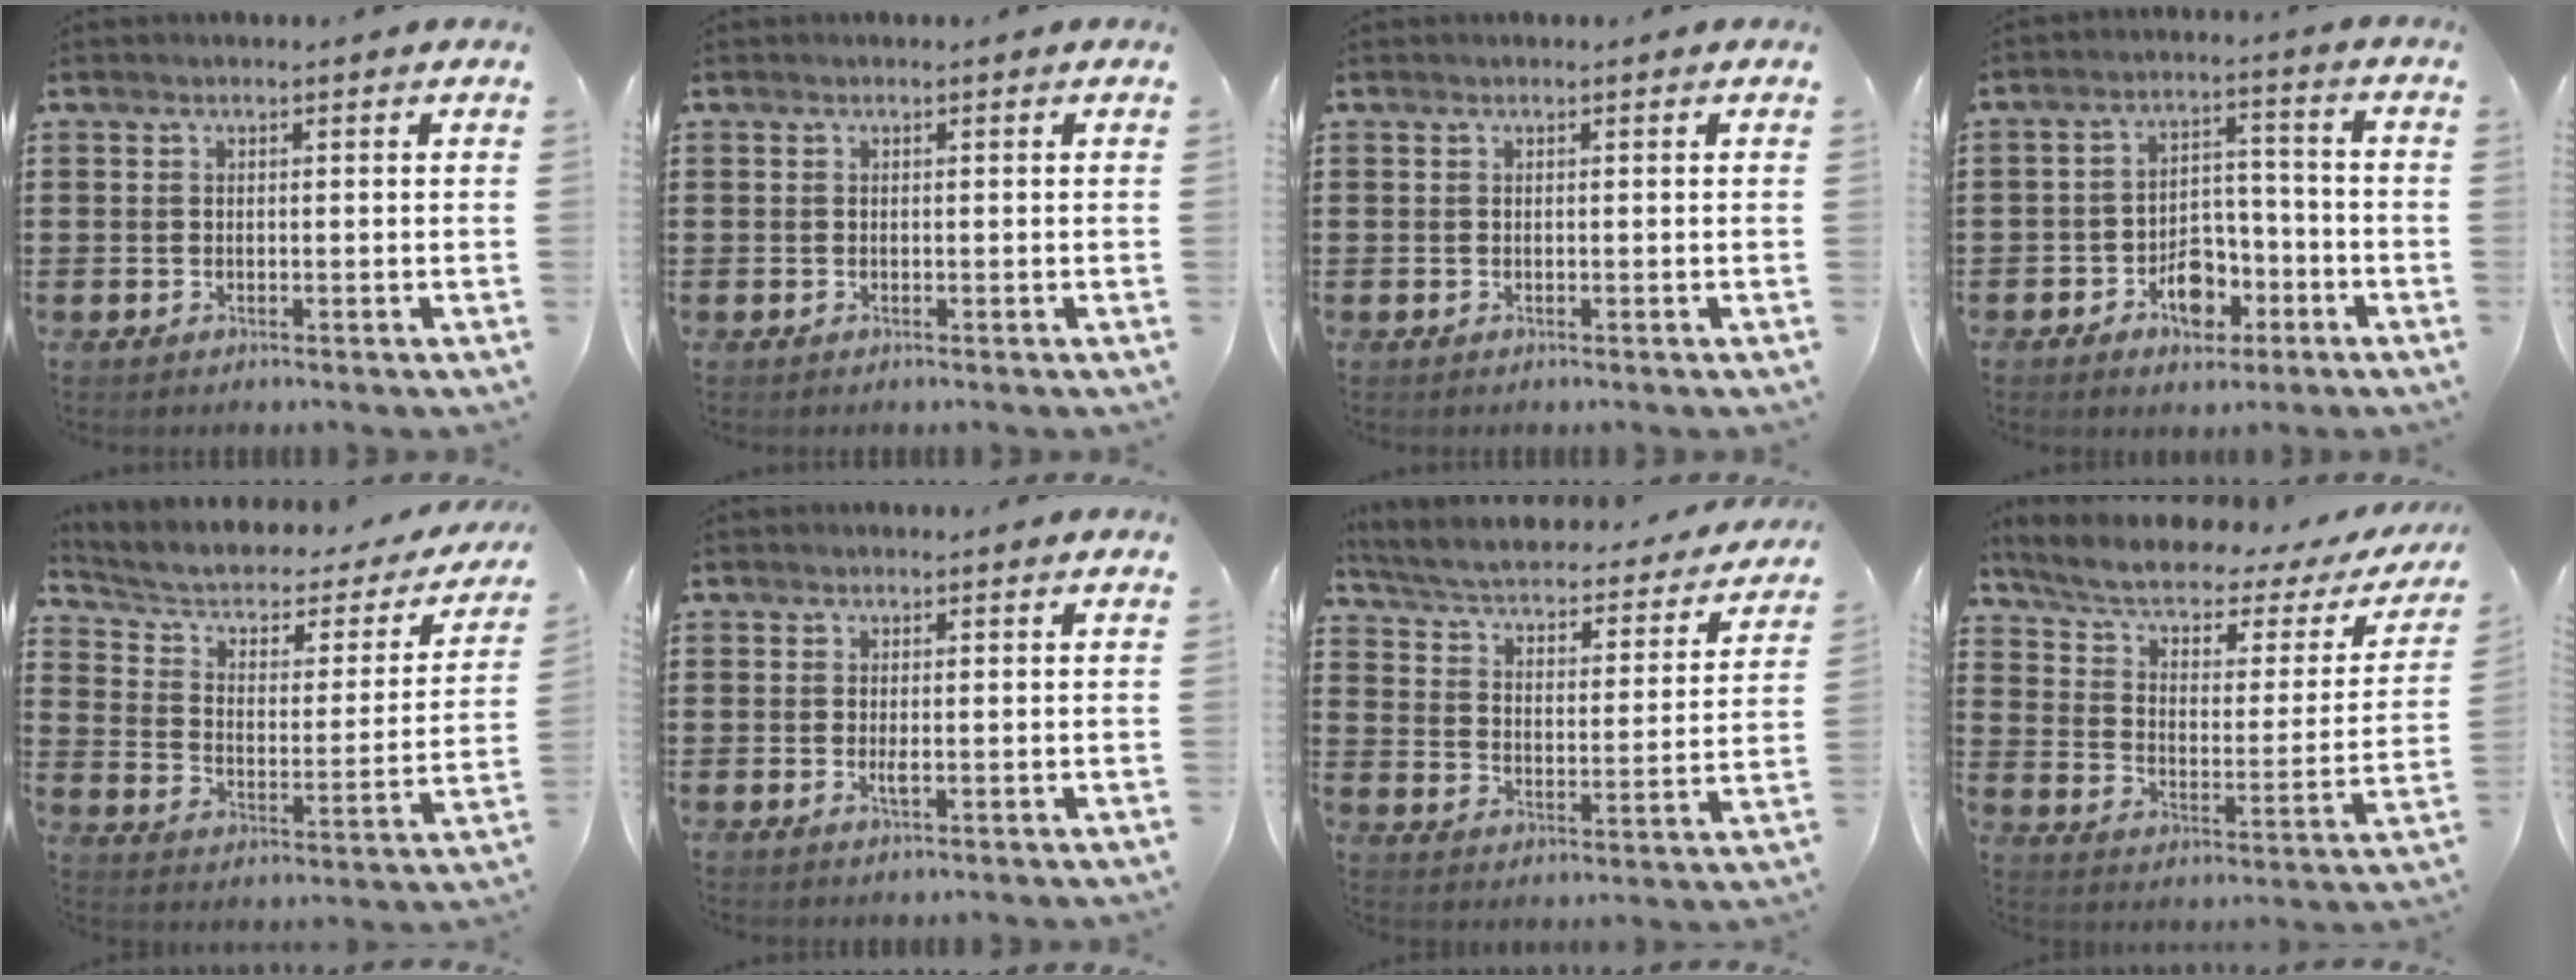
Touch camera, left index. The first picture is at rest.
{"total": 0.0}
{"total": 0.0}
{"total": 6.5, "force": [-3.6, 4.1, 3.5], "torque": [-0.057, 0.020, -0.063]}
{"total": 4.6, "force": [3.0, 2.3, 2.6], "torque": [-0.068, -0.020, 0.044]}
{"total": 1.4, "force": [0.0, 0.3, 1.3], "torque": [-0.032, -0.005, -0.002]}
{"total": 3.0, "force": [2.7, 0.4, 1.4], "torque": [-0.045, -0.028, 0.034]}
{"total": 5.7, "force": [4.1, 1.7, 3.6], "torque": [-0.089, -0.029, 0.066]}